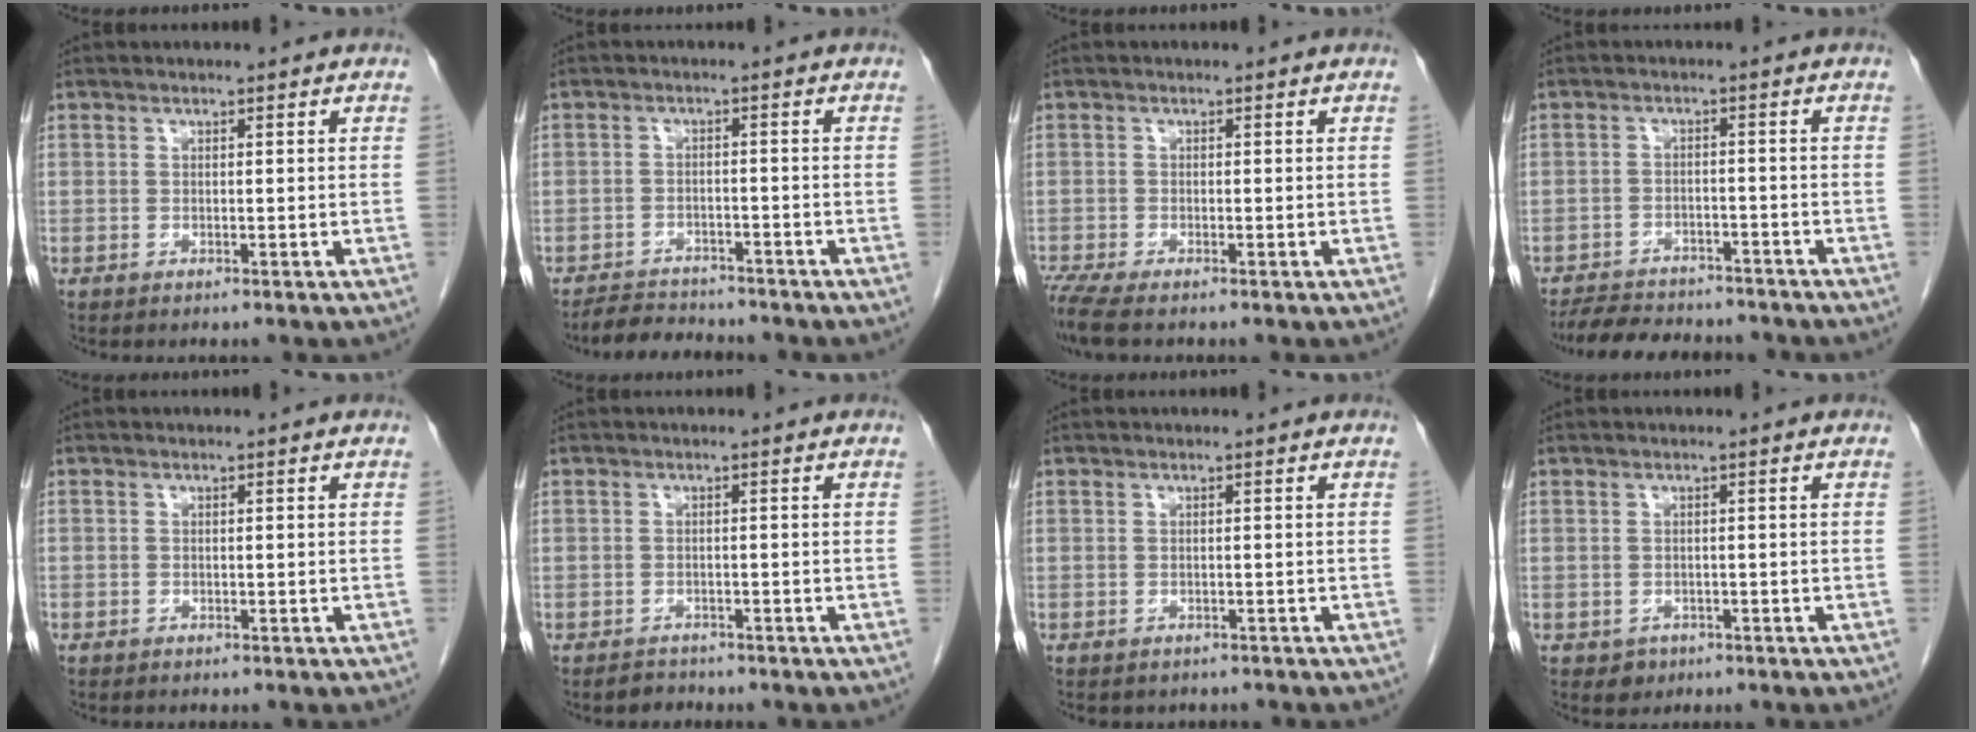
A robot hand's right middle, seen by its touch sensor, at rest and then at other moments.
{"total": 4.9, "force": [-4.7, 1.5, 0.3], "torque": [-0.007, -0.008, -0.078]}
{"total": 4.1, "force": [-3.3, 0.4, 2.3], "torque": [-0.050, -0.013, -0.063]}
{"total": 11.0, "force": [-9.9, 3.2, 3.4], "torque": [-0.056, 0.001, -0.139]}
{"total": 0.7, "force": [-0.5, 0.5, 0.0], "torque": [-0.008, 0.002, -0.009]}
{"total": 1.6, "force": [-1.4, 0.8, -0.3], "torque": [-0.002, 0.001, -0.023]}
{"total": 2.7, "force": [-2.4, 1.3, 0.4], "torque": [-0.009, 0.001, -0.029]}
{"total": 1.8, "force": [-0.9, 1.5, 0.3], "torque": [-0.004, 0.005, -0.009]}